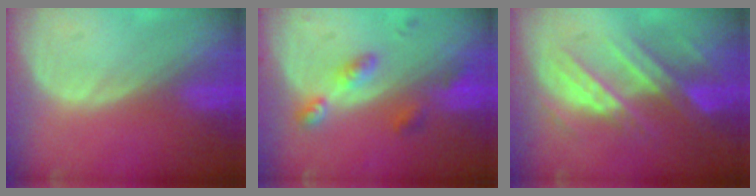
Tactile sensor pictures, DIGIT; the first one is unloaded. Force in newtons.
{"total": 4.6, "press": 4.6, "slide": 0.6}
{"total": 8.9, "press": 7.8, "slide": 4.4}